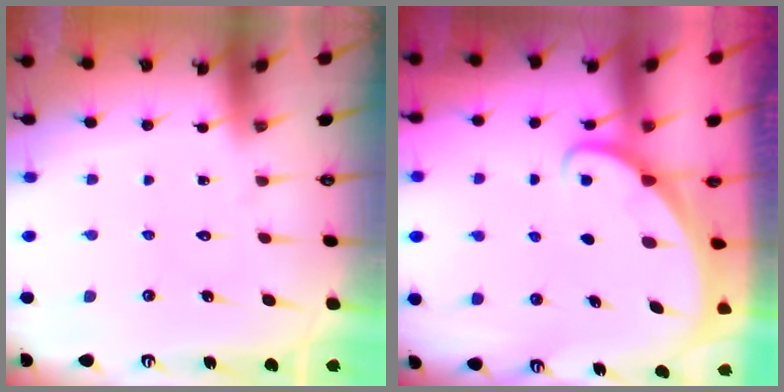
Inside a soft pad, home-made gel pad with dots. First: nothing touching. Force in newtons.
{"total": 1.6, "press": 1.6, "slide": 0.1}